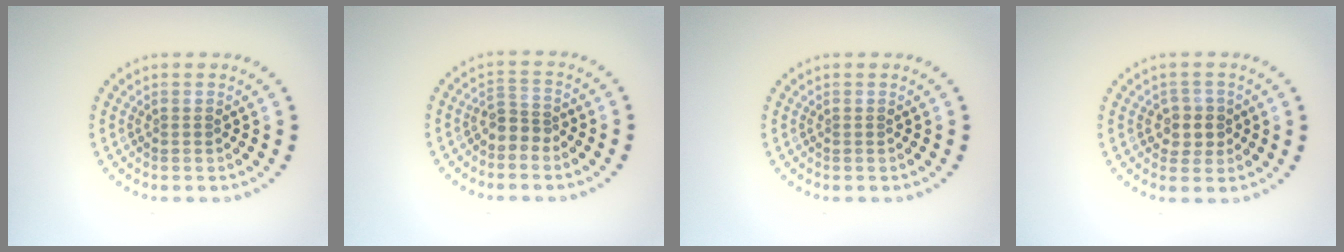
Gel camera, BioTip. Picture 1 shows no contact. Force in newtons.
{"total": 2.0, "press": 1.6, "slide": 1.2}
{"total": 0.0}
{"total": 2.1, "press": 2.0, "slide": 0.8}